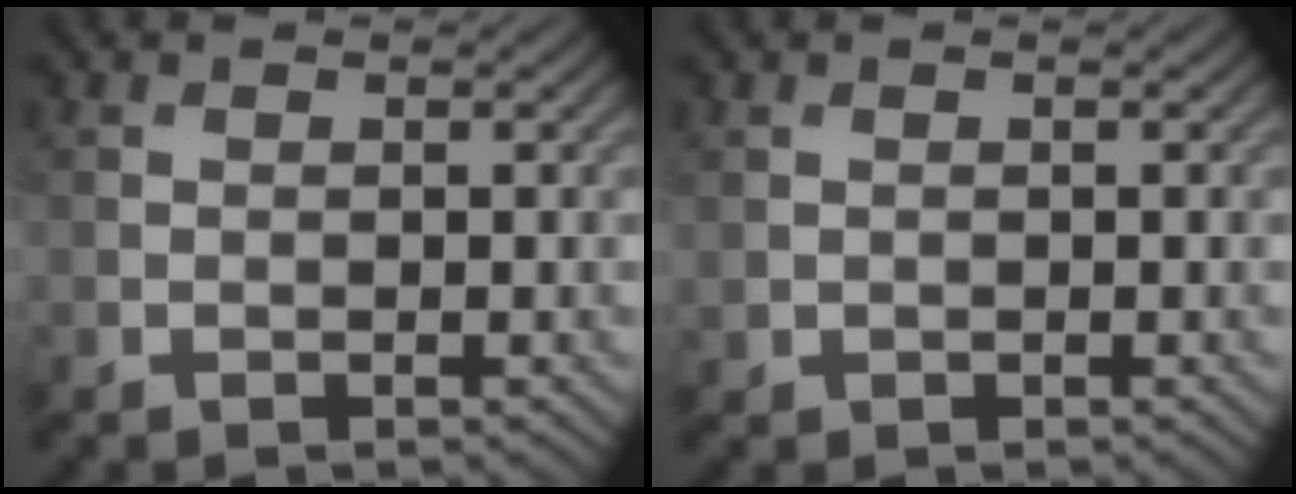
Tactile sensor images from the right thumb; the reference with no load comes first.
{"total": 0.6, "force": [0.2, 0.6, 0.1], "torque": [-0.004, -0.004, 0.008]}